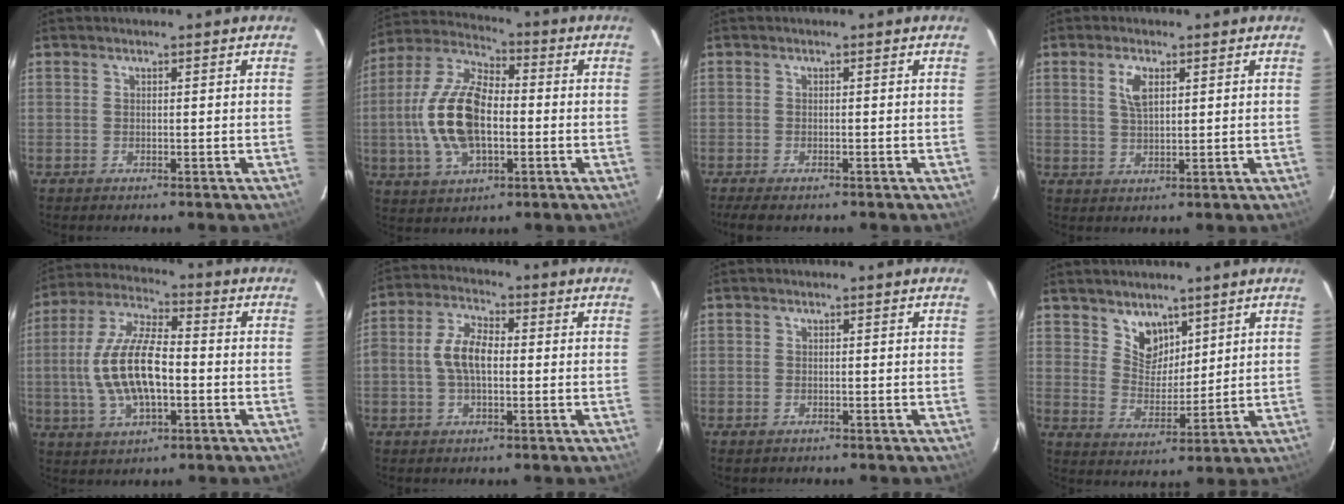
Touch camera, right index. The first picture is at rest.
{"total": 16.4, "force": [-1.9, 8.3, 14.0], "torque": [-0.296, 0.008, -0.036]}
{"total": 3.7, "force": [-2.9, 1.0, 2.1], "torque": [-0.051, -0.015, -0.051]}
{"total": 4.1, "force": [1.6, 1.9, 3.3], "torque": [-0.061, 0.004, 0.031]}
{"total": 14.5, "force": [-1.9, 6.0, 13.1], "torque": [-0.271, 0.004, -0.031]}
{"total": 7.5, "force": [-0.4, 4.2, 6.3], "torque": [-0.128, 0.016, -0.009]}
{"total": 1.1, "force": [-0.6, 0.8, 0.3], "torque": [-0.005, 0.000, -0.008]}
{"total": 6.6, "force": [4.5, 4.3, 2.0], "torque": [-0.024, -0.001, 0.089]}